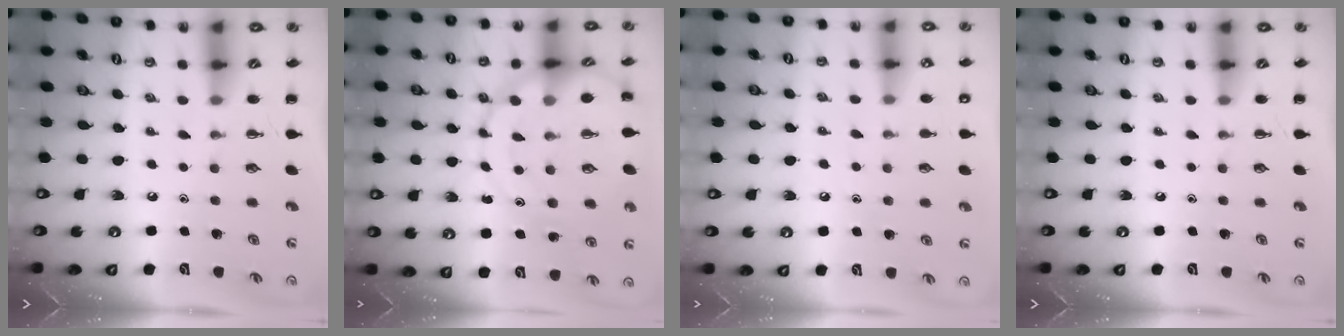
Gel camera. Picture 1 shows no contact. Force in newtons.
{"total": 13.9, "press": 13.8, "slide": 1.1}
{"total": 6.4, "press": 6.2, "slide": 1.6}
{"total": 0.0}